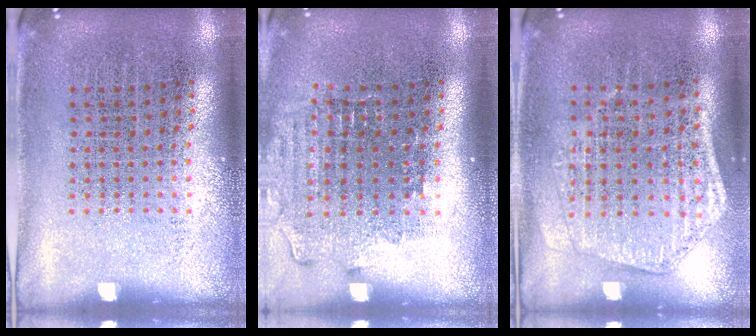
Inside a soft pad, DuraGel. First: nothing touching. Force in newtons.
{"total": 1.5, "press": 1.3, "slide": 0.7}
{"total": 1.4, "press": 1.3, "slide": 0.5}